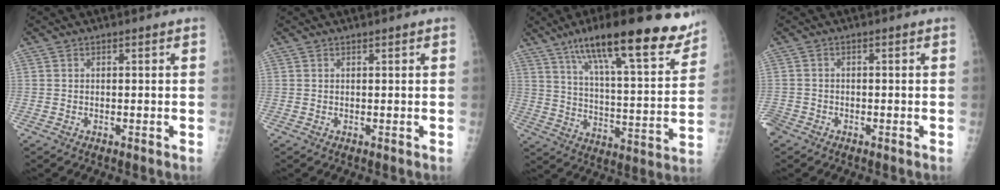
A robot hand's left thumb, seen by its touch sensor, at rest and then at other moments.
{"total": 0.5, "force": [0.4, 0.1, 0.3], "torque": [-0.004, 0.000, 0.005]}
{"total": 25.1, "force": [17.0, 5.8, 17.5], "torque": [-0.239, -0.048, 0.261]}
{"total": 3.4, "force": [-2.3, 2.3, 0.9], "torque": [-0.023, 0.004, -0.047]}